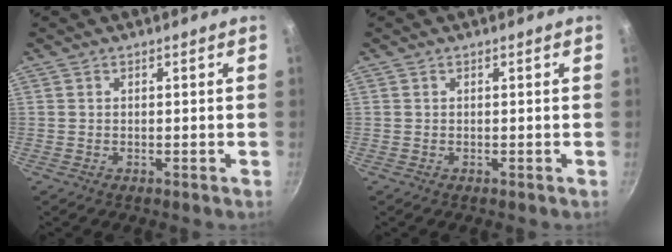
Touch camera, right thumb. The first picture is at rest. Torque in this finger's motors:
{"motor_torque": [0.00, 0.00, 0.00, 0.00, 0.00]}